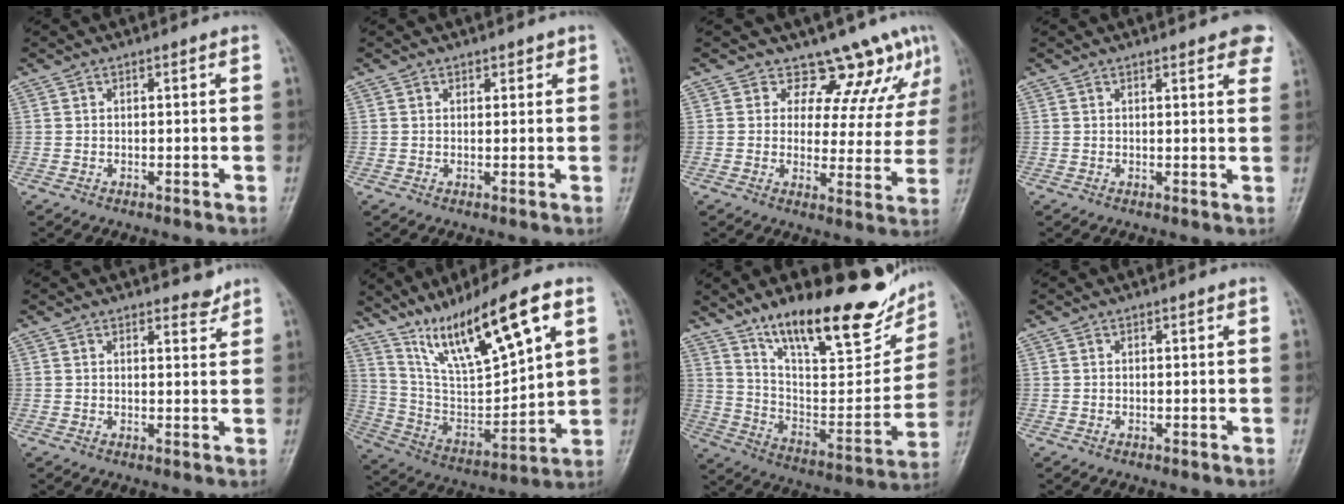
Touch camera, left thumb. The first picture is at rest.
{"total": 1.4, "force": [0.9, 1.0, 0.5], "torque": [0.011, -0.004, 0.009]}
{"total": 10.1, "force": [8.2, 5.1, 3.0], "torque": [0.001, -0.053, 0.090]}
{"total": 5.5, "force": [3.7, 1.7, 3.8], "torque": [-0.022, -0.006, 0.036]}
{"total": 2.4, "force": [2.1, 0.9, 0.5], "torque": [0.009, -0.016, 0.026]}
{"total": 20.0, "force": [11.3, 4.8, 15.8], "torque": [-0.256, -0.033, 0.218]}
{"total": 25.9, "force": [17.8, 8.4, 16.7], "torque": [-0.205, -0.074, 0.288]}
{"total": 0.0}